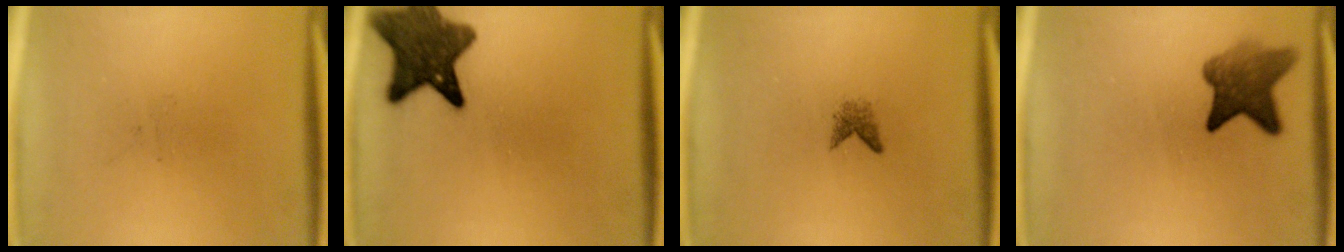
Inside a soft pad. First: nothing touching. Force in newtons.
{"total": 10.5}
{"total": 1.3}
{"total": 6.5}